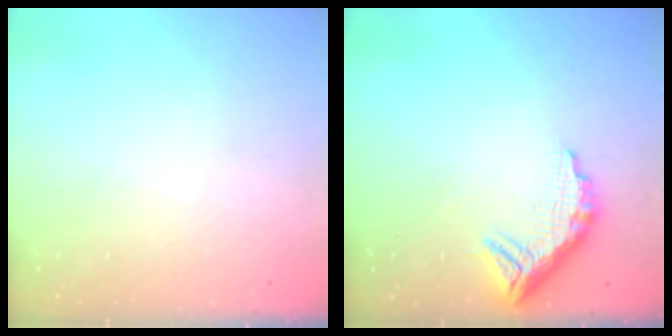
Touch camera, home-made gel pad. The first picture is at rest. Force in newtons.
{"total": 10.8, "press": 10.7, "slide": 0.8}